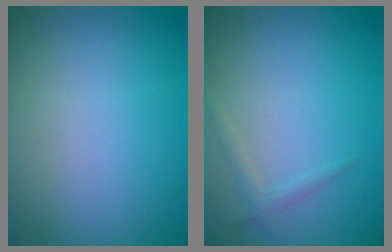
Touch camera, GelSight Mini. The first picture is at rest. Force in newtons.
{"total": 0.9, "press": 0.9, "slide": 0.0}